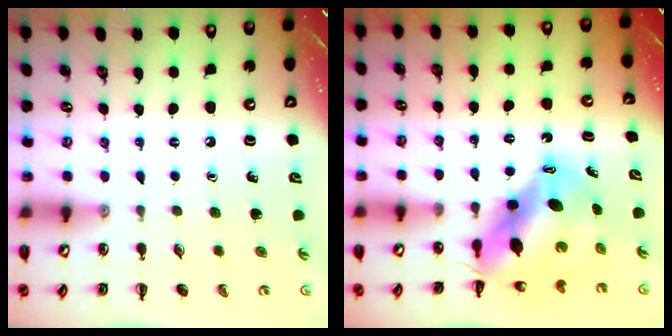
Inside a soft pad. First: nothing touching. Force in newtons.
{"total": 9.9, "press": 9.6, "slide": 2.6}